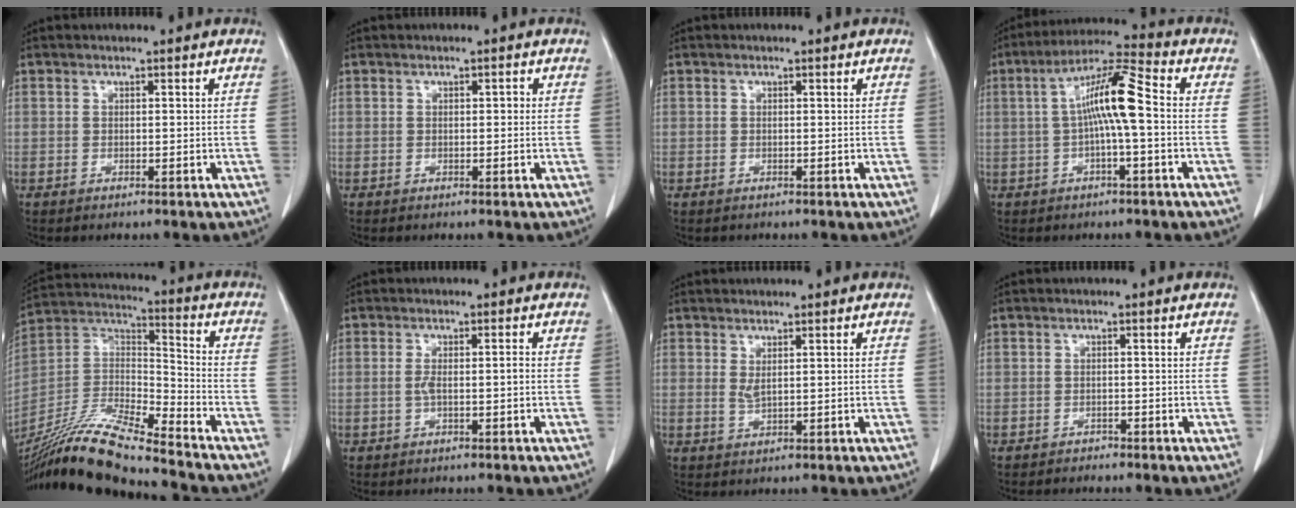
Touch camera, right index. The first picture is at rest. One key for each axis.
{"total": 0.6, "fx": 0.0, "fy": 0.3, "fz": 0.6, "tx": -0.005, "ty": 0.003, "tz": -0.001}
{"total": 0.0}
{"total": 9.2, "fx": -0.1, "fy": 0.6, "fz": 9.2, "tx": -0.170, "ty": 0.024, "tz": -0.007}
{"total": 18.4, "fx": -16.3, "fy": 0.5, "fz": 8.4, "tx": -0.178, "ty": -0.002, "tz": -0.307}
{"total": 2.0, "fx": -0.4, "fy": 0.2, "fz": 1.9, "tx": -0.036, "ty": 0.003, "tz": -0.005}
{"total": 1.4, "fx": 0.7, "fy": 0.2, "fz": 1.2, "tx": -0.028, "ty": -0.001, "tz": 0.018}
{"total": 1.2, "fx": -1.2, "fy": 0.3, "fz": -0.1, "tx": 0.001, "ty": -0.002, "tz": -0.017}